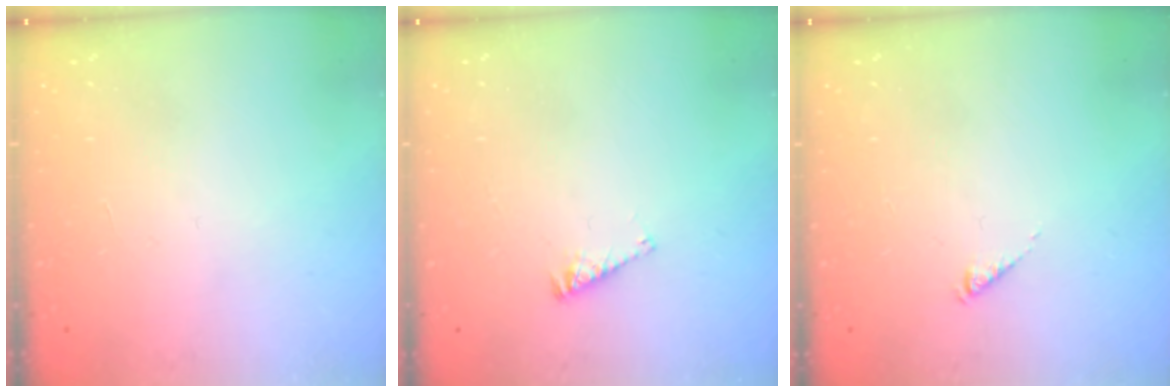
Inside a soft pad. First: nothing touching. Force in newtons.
{"total": 2.9, "press": 2.9, "slide": 0.4}
{"total": 0.0}